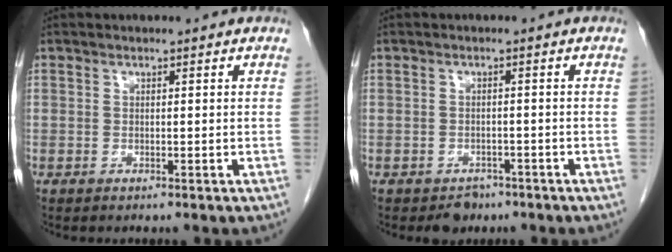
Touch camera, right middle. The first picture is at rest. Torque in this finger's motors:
{"motor_torque": [0.14, -0.38, 0.05, 0.02]}